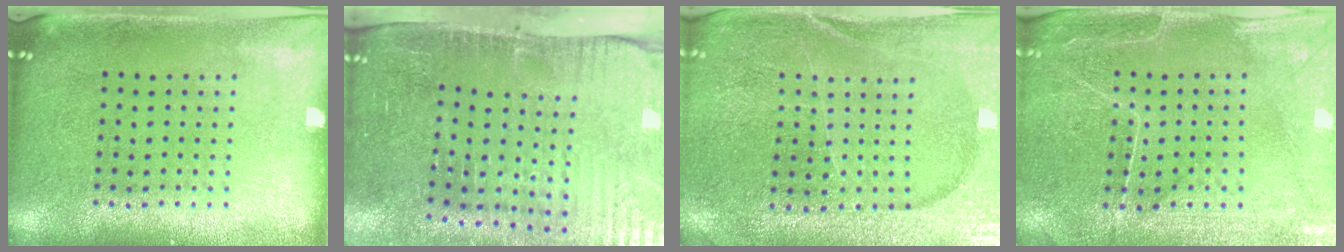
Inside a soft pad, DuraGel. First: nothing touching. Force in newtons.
{"total": 4.9, "press": 4.2, "slide": 2.5}
{"total": 3.1, "press": 3.1, "slide": 0.3}
{"total": 0.7, "press": 0.5, "slide": 0.4}